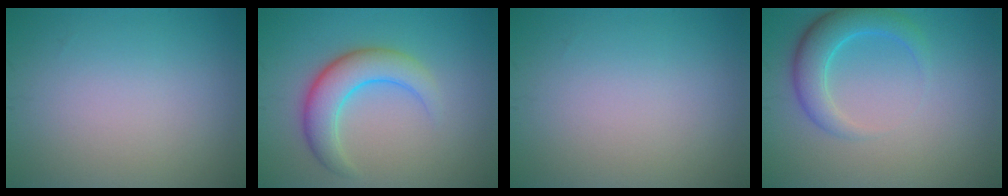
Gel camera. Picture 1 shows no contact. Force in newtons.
{"total": 5.0, "press": 5.0, "slide": 0.1}
{"total": 0.0}
{"total": 4.0, "press": 4.0, "slide": 0.3}